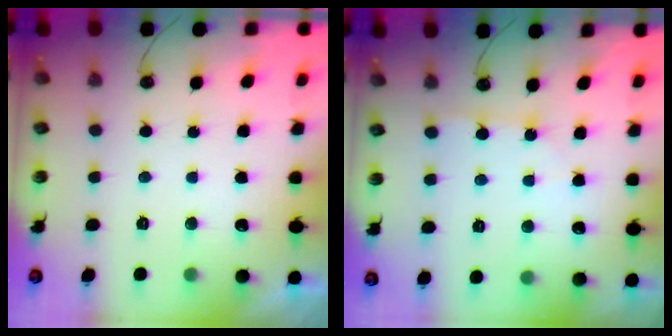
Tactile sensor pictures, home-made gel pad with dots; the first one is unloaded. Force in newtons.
{"total": 2.4, "press": 2.4, "slide": 0.3}